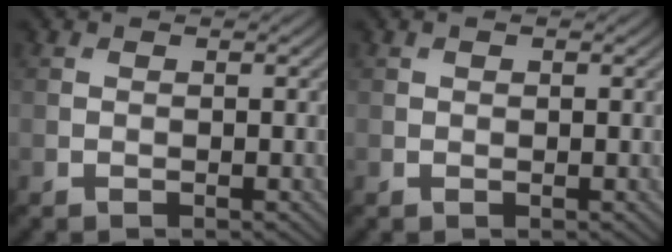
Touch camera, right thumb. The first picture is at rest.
{"total": 0.5, "force": [0.3, 0.3, 0.3], "torque": [-0.006, 0.001, 0.004]}